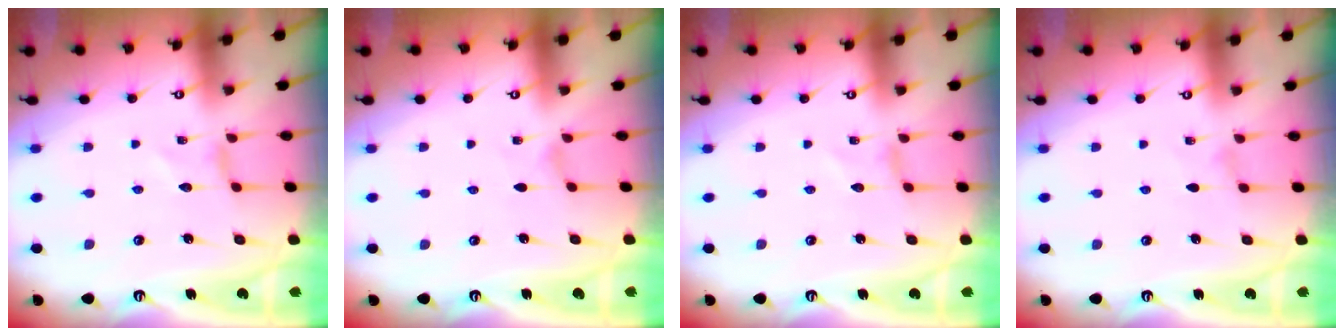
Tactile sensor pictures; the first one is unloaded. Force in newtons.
{"total": 0.0}
{"total": 0.0}
{"total": 0.0}